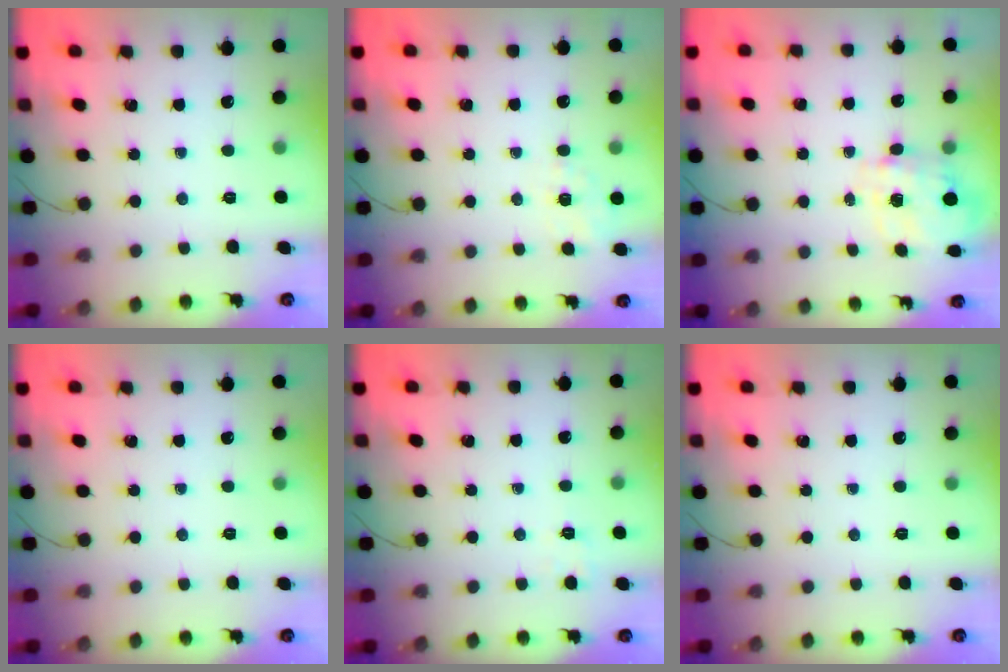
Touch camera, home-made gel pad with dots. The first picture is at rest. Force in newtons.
{"total": 1.4, "press": 0.4, "slide": 1.4}
{"total": 3.5, "press": 3.3, "slide": 1.0}
{"total": 0.0}
{"total": 2.1, "press": 1.4, "slide": 1.6}
{"total": 0.0}